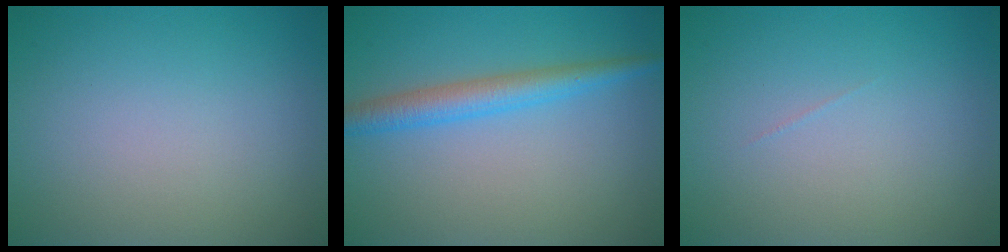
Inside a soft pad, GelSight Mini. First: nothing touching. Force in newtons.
{"total": 3.2, "press": 3.2, "slide": 0.2}
{"total": 0.0}